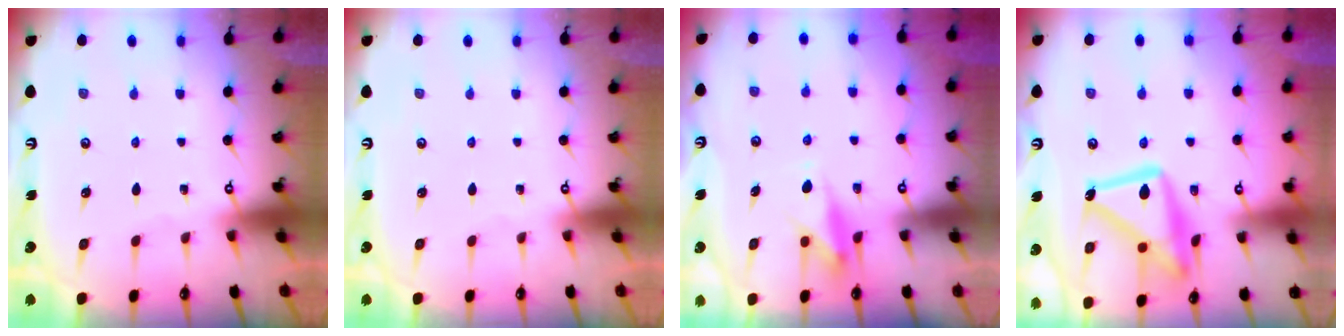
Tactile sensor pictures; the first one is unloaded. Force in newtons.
{"total": 0.0}
{"total": 9.5, "press": 9.5, "slide": 0.4}
{"total": 18.2, "press": 18.2, "slide": 1.3}